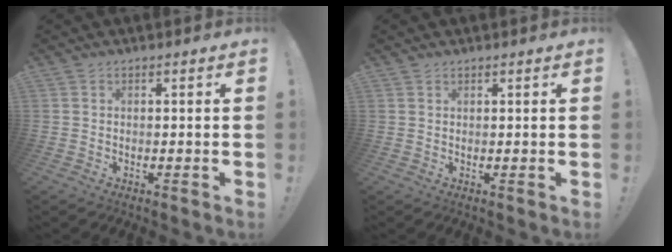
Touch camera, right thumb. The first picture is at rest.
{"total": 0.6, "force": [0.4, 0.5, -0.1], "torque": [0.005, -0.001, 0.008]}